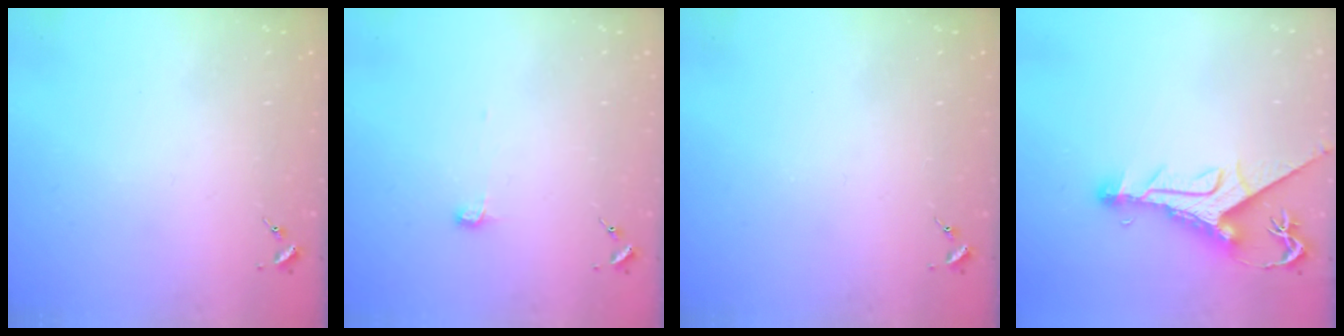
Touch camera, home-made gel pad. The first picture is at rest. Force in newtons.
{"total": 4.1, "press": 4.0, "slide": 0.4}
{"total": 0.0}
{"total": 11.4, "press": 11.4, "slide": 1.3}